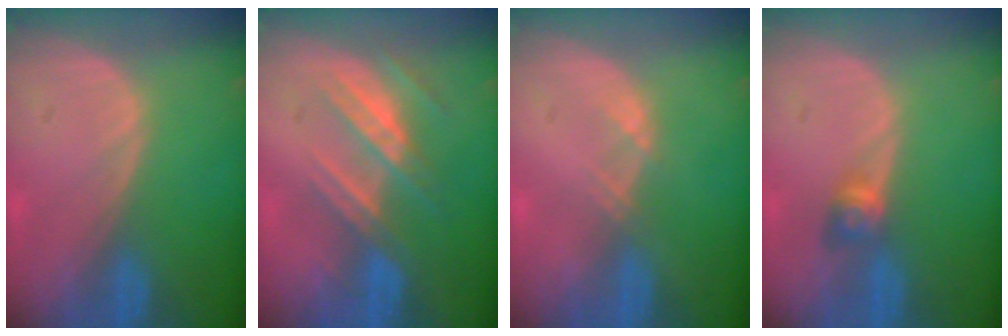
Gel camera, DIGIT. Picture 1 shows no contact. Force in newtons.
{"total": 7.3, "press": 6.8, "slide": 2.6}
{"total": 1.1, "press": 1.0, "slide": 0.2}
{"total": 2.9, "press": 2.5, "slide": 1.5}